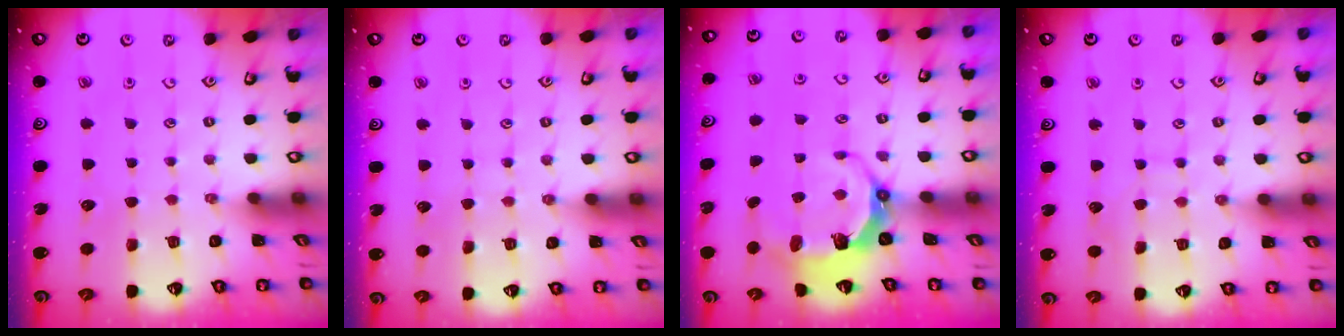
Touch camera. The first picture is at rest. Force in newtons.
{"total": 2.8, "press": 2.7, "slide": 0.5}
{"total": 6.7, "press": 5.0, "slide": 4.4}
{"total": 5.8, "press": 5.8, "slide": 0.4}